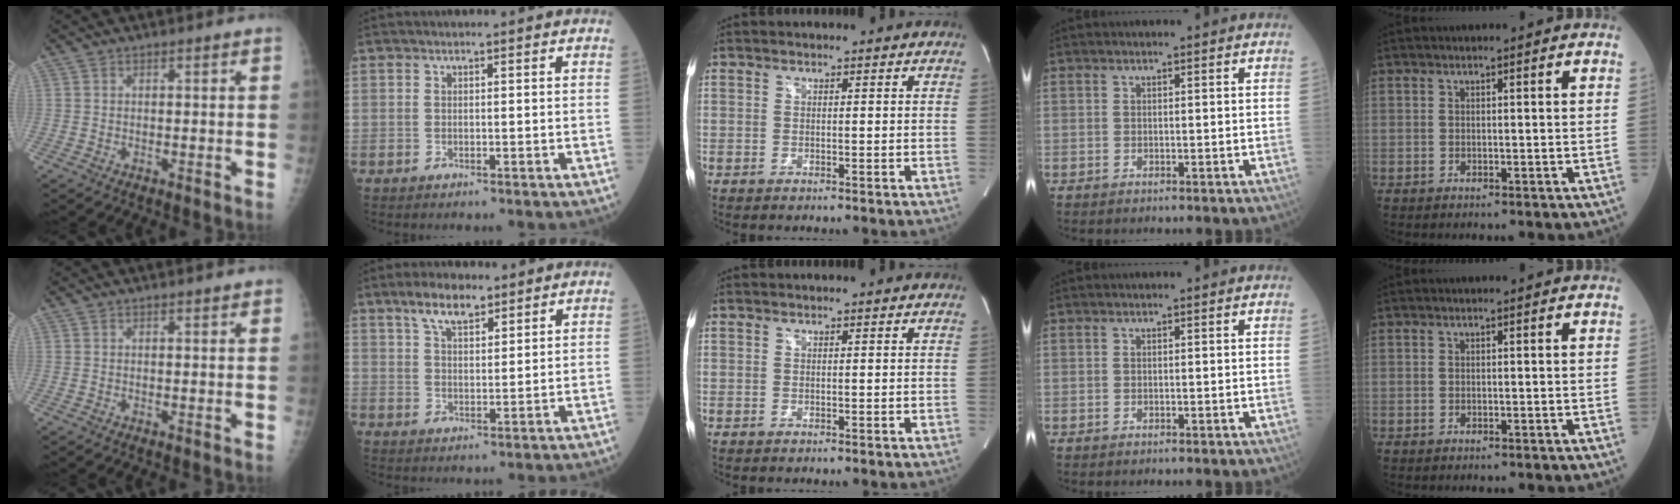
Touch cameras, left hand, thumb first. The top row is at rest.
{"thumb": {"total": 0.6, "force": [0.4, 0.2, 0.4], "torque": [-0.006, 0.000, 0.003]}, "index": {"total": 6.1, "force": [4.4, 2.3, 3.5], "torque": [-0.069, 0.009, 0.081]}}